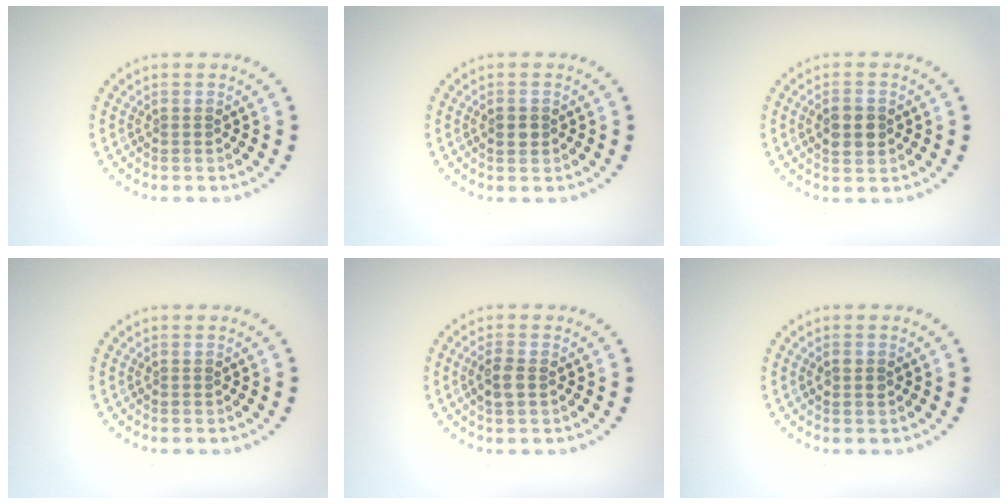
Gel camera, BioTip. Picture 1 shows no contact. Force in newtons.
{"total": 1.7, "press": 1.7, "slide": 0.1}
{"total": 2.8, "press": 2.8, "slide": 0.1}
{"total": 0.0}
{"total": 1.9, "press": 1.9, "slide": 0.4}
{"total": 1.3, "press": 1.3, "slide": 0.1}